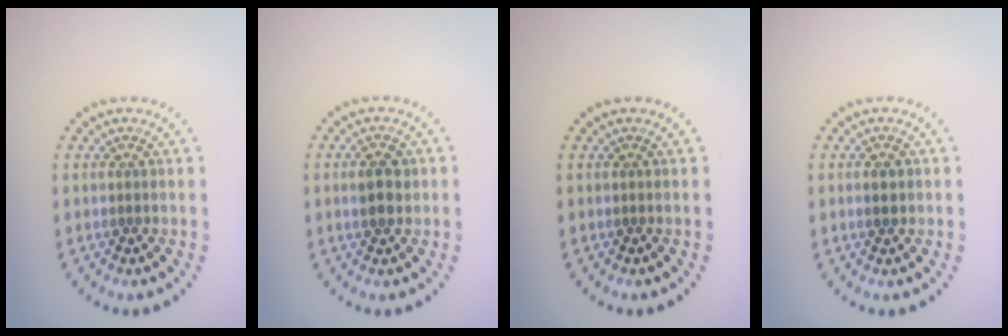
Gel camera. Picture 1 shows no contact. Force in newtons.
{"total": 2.3, "press": 2.3, "slide": 0.4}
{"total": 0.0}
{"total": 1.7, "press": 1.7, "slide": 0.1}